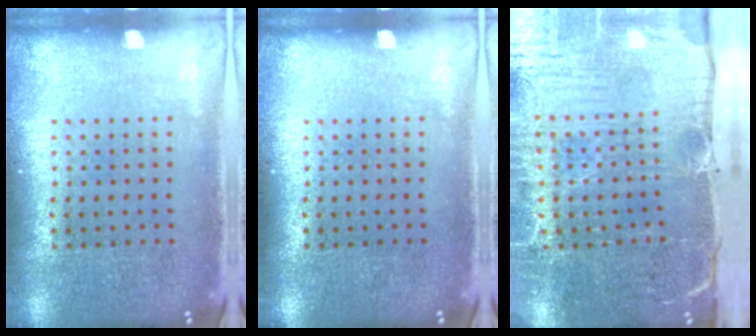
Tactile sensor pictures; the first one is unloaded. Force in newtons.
{"total": 0.0}
{"total": 5.4, "press": 4.5, "slide": 3.1}